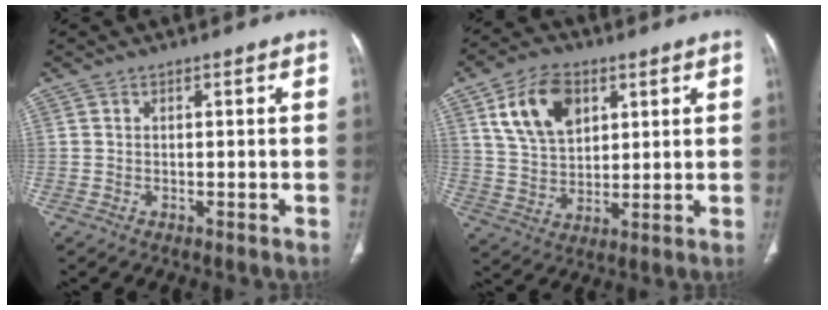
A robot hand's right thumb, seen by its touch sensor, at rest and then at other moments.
{"total": 12.5, "force": [5.3, 8.0, 8.0], "torque": [-0.121, -0.013, 0.101]}